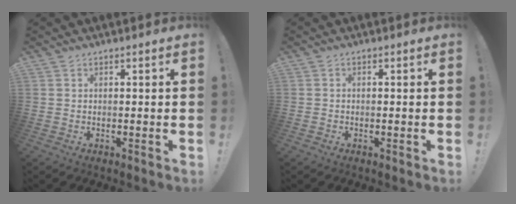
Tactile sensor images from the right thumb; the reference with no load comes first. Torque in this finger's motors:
{"motor_torque": [-0.01, -0.07, -0.39, -0.04, 0.04]}